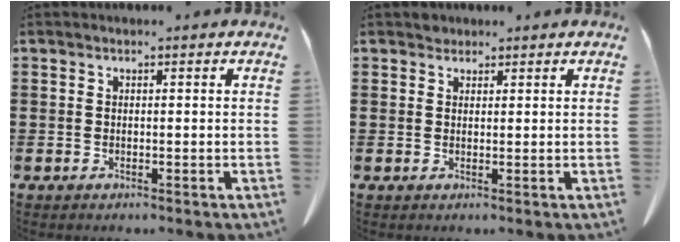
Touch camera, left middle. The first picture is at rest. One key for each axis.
{"total": 1.4, "fx": 1.2, "fy": 0.6, "fz": -0.2, "tx": 0.000, "ty": 0.002, "tz": 0.024}